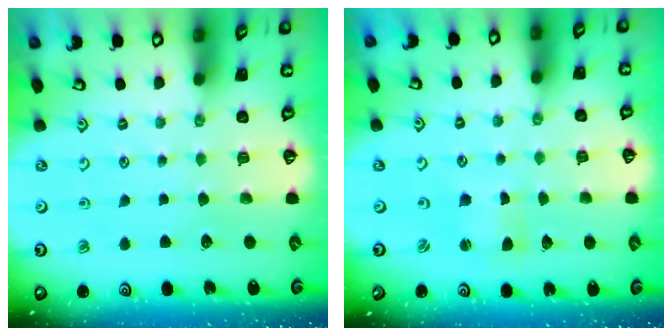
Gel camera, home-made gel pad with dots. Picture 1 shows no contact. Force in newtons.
{"total": 1.2, "press": 1.2, "slide": 0.3}